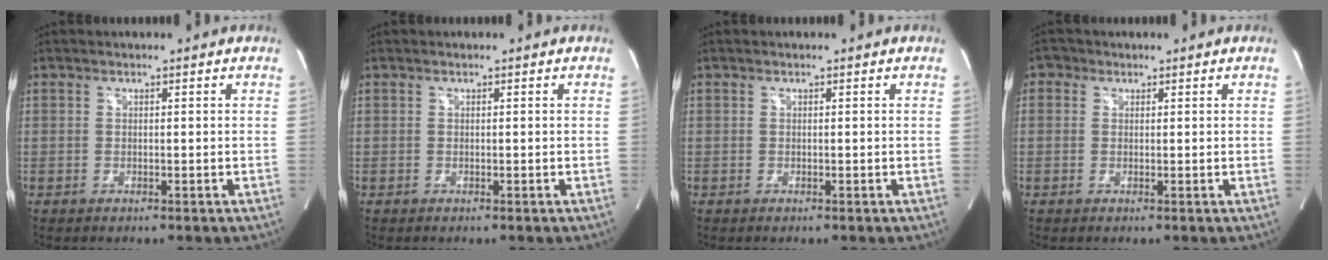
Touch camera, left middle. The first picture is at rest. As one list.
[{"total": 0.0}, {"total": 0.0}, {"total": 1.6, "force": [0.7, 1.3, 0.4], "torque": [-0.003, 0.005, 0.007]}]